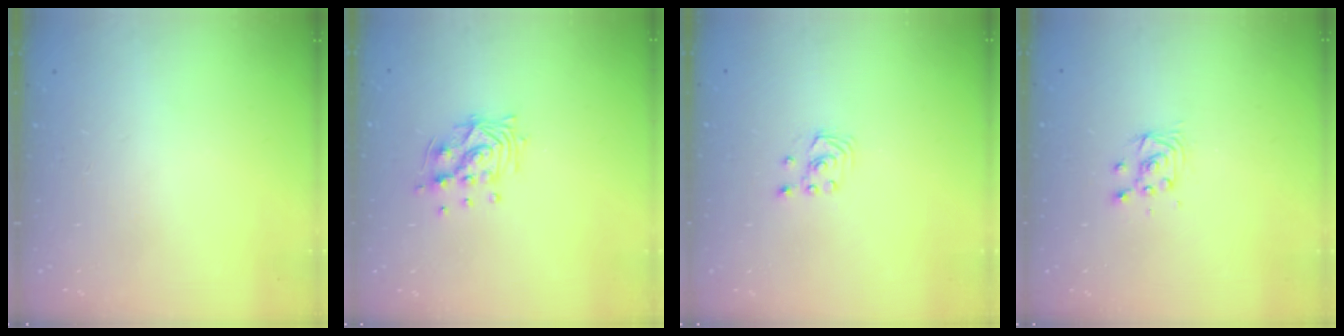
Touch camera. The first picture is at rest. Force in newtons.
{"total": 10.6, "press": 10.6, "slide": 0.5}
{"total": 1.8, "press": 1.8, "slide": 0.2}
{"total": 4.2, "press": 4.2, "slide": 0.5}